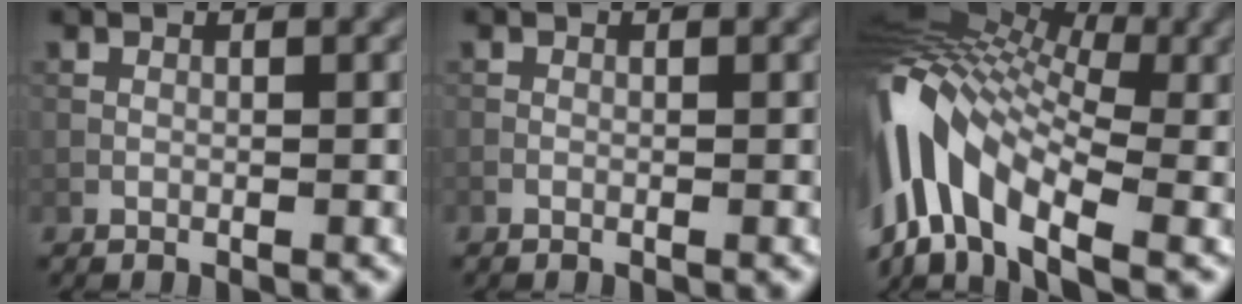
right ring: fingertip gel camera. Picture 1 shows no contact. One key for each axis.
{"total": 0.0}
{"total": 13.4, "fx": -1.4, "fy": 7.1, "fz": 11.2, "tx": -0.237, "ty": 0.026, "tz": -0.031}